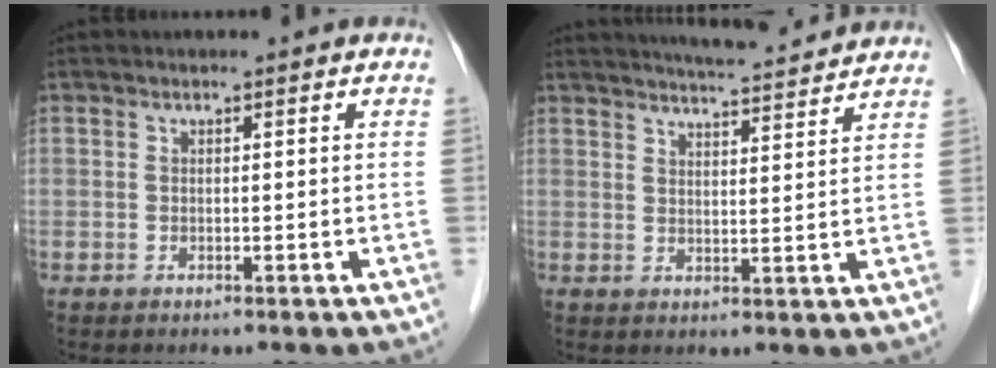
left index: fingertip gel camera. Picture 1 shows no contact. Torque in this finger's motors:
{"motor_torque": [-0.07, -0.52, 0.12, 0.03]}